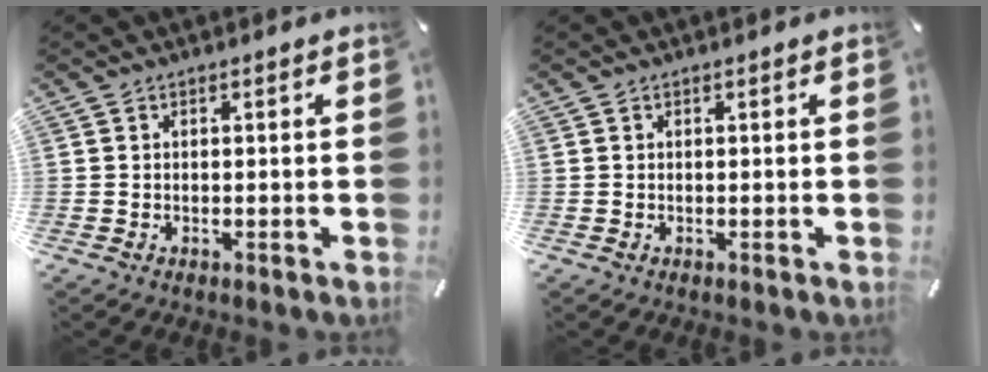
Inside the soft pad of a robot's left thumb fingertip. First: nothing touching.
{"total": 0.0}